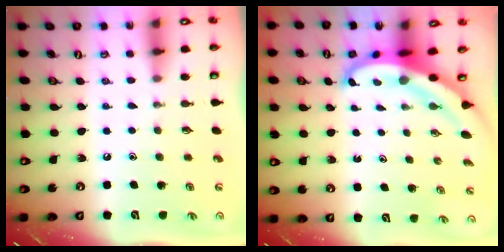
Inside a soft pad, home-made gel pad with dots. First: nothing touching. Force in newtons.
{"total": 6.8, "press": 6.8, "slide": 0.7}